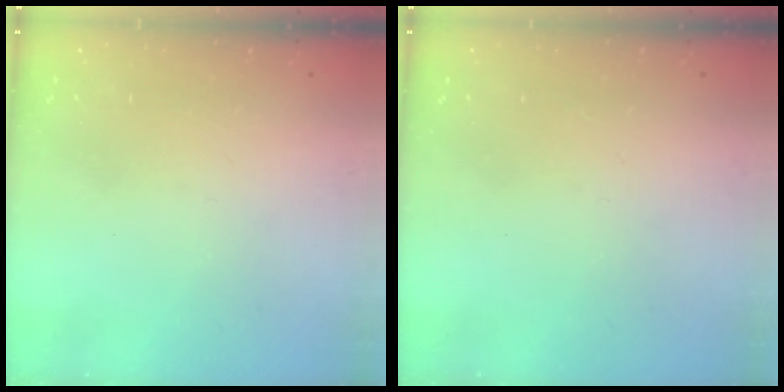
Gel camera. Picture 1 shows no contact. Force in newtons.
{"total": 0.0}